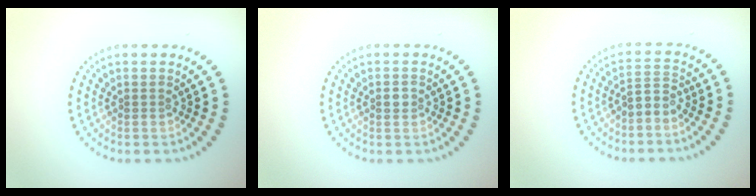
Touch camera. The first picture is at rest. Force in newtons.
{"total": 1.2, "press": 1.2, "slide": 0.2}
{"total": 1.8, "press": 1.4, "slide": 1.2}